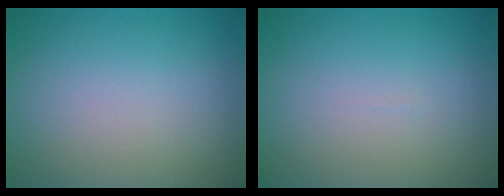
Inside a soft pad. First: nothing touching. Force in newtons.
{"total": 0.0}